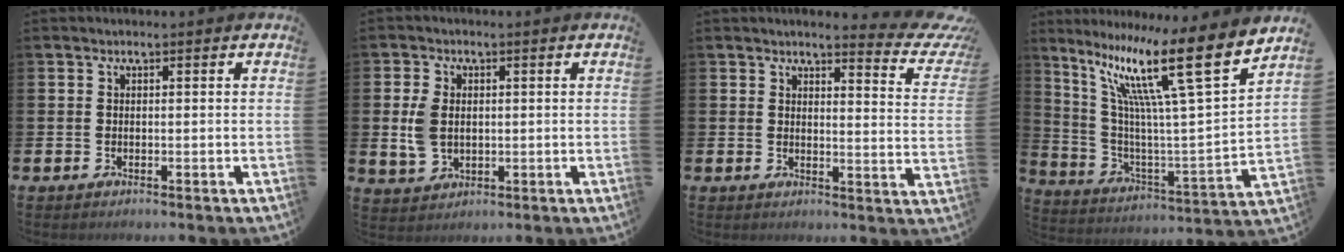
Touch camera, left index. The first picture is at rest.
{"total": 5.0, "force": [0.7, 3.5, 3.5], "torque": [-0.077, 0.012, 0.010]}
{"total": 3.9, "force": [3.7, 0.5, 1.2], "torque": [-0.012, -0.040, 0.055]}
{"total": 16.9, "force": [10.5, 2.4, 13.0], "torque": [-0.260, -0.061, 0.160]}